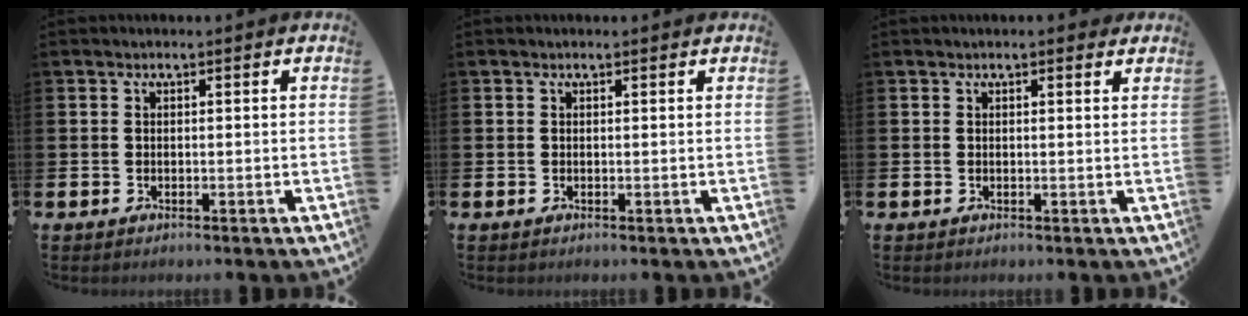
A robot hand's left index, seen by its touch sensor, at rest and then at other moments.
{"total": 0.0}
{"total": 1.0, "force": [0.9, 0.1, 0.3], "torque": [-0.008, 0.003, 0.016]}